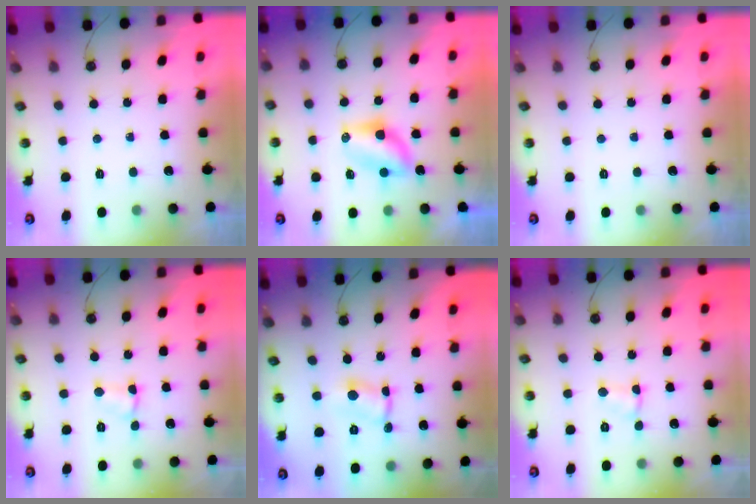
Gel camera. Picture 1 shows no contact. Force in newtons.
{"total": 6.5, "press": 6.4, "slide": 1.0}
{"total": 0.0}
{"total": 3.3, "press": 3.3, "slide": 0.5}
{"total": 1.2, "press": 1.1, "slide": 0.6}
{"total": 2.6, "press": 2.6, "slide": 0.4}